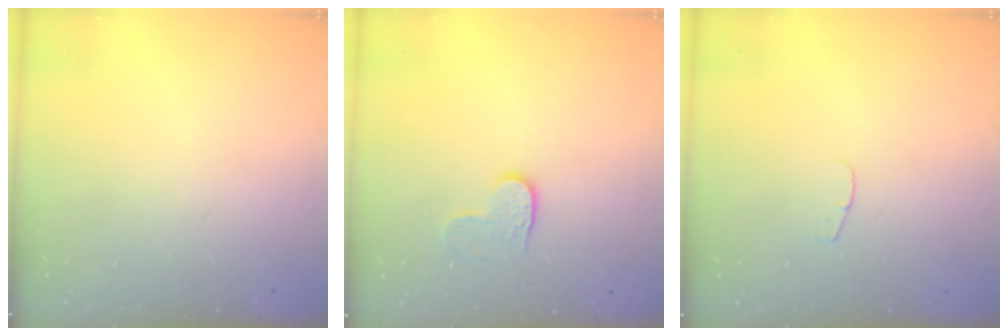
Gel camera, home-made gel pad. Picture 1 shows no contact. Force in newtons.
{"total": 4.7, "press": 4.7, "slide": 0.4}
{"total": 4.1, "press": 4.1, "slide": 0.4}